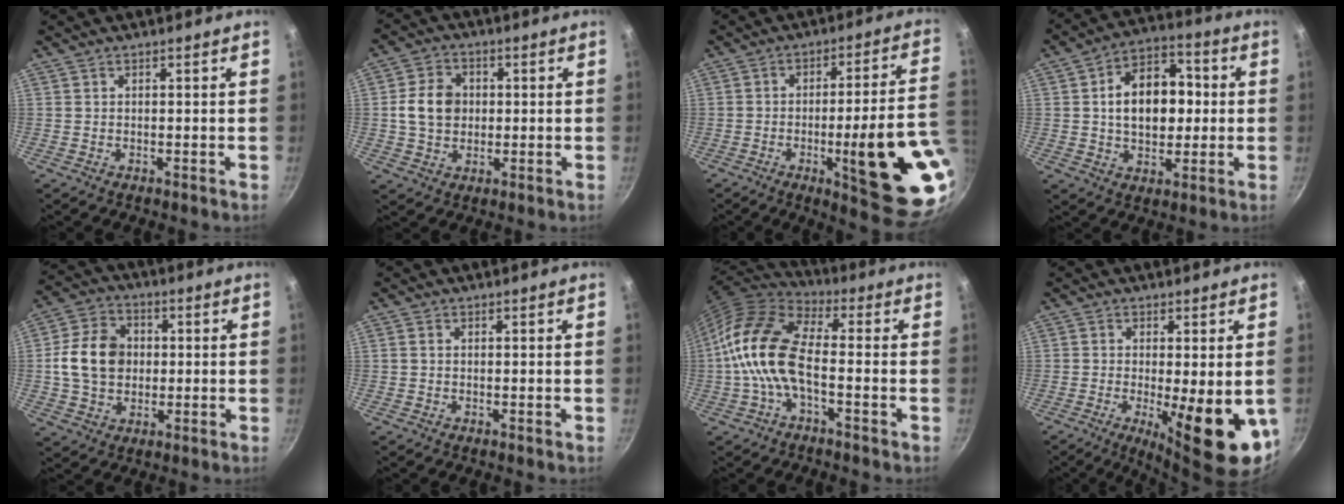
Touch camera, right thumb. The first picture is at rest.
{"total": 8.4, "force": [0.6, 6.8, 4.8], "torque": [-0.069, 0.010, 0.002]}
{"total": 21.5, "force": [-5.2, 4.0, 20.4], "torque": [-0.246, 0.011, -0.063]}
{"total": 14.8, "force": [1.0, 10.0, 10.8], "torque": [-0.129, 0.024, 0.008]}
{"total": 12.2, "force": [0.6, 9.6, 7.5], "torque": [-0.114, 0.014, 0.002]}
{"total": 0.7, "force": [0.1, 0.5, 0.4], "torque": [-0.007, 0.004, 0.000]}
{"total": 14.2, "force": [-2.3, 6.8, 12.2], "torque": [-0.235, 0.034, -0.063]}
{"total": 14.2, "force": [-3.2, 4.1, 13.3], "torque": [-0.173, -0.015, -0.035]}